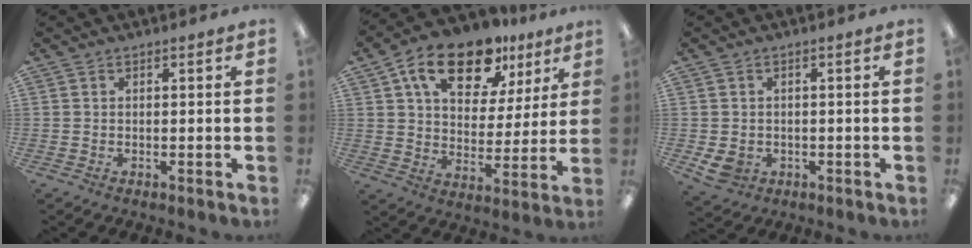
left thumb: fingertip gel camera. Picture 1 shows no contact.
{"total": 16.8, "force": [10.9, 9.0, 9.1], "torque": [-0.151, -0.048, 0.190]}
{"total": 3.9, "force": [-0.9, 3.3, 1.8], "torque": [-0.050, -0.001, -0.018]}